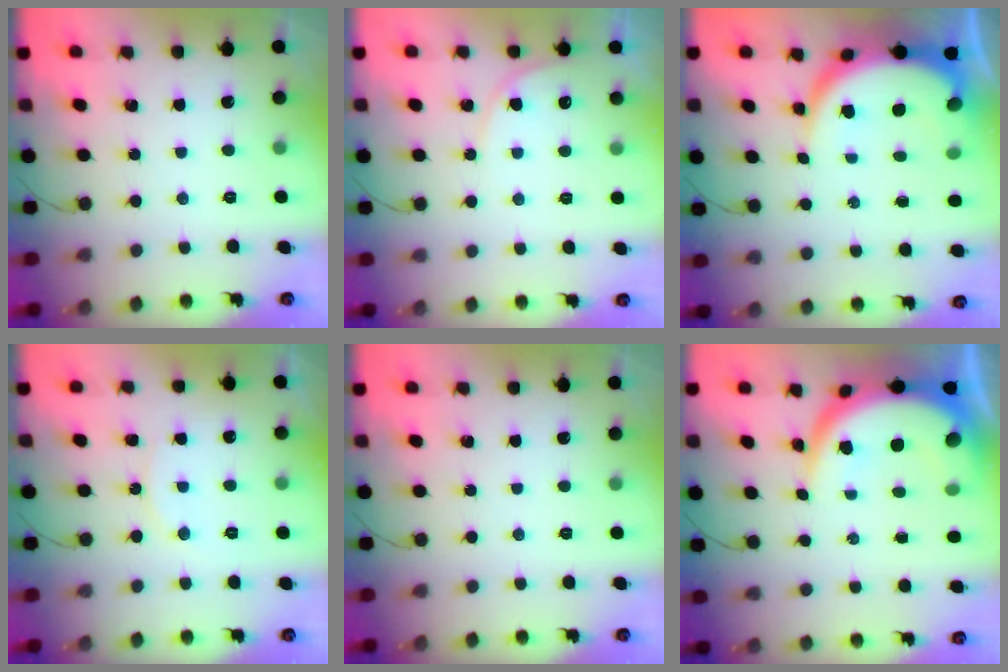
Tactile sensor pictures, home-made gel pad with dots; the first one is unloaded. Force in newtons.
{"total": 4.4, "press": 4.3, "slide": 0.3}
{"total": 10.8, "press": 10.7, "slide": 1.1}
{"total": 6.1, "press": 6.1, "slide": 0.3}
{"total": 0.0}
{"total": 11.6, "press": 11.5, "slide": 1.0}